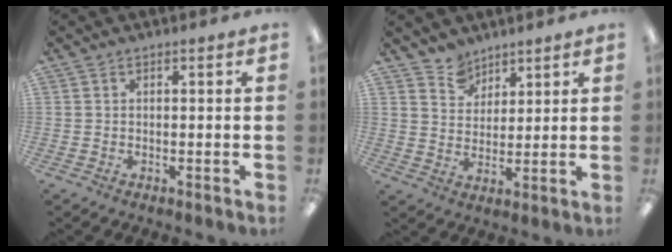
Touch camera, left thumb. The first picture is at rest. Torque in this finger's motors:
{"motor_torque": [0.02, 0.00, -0.30, -0.13, 0.05]}